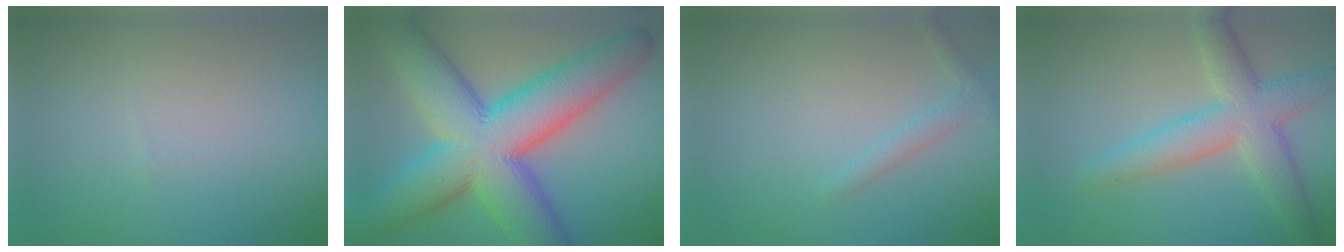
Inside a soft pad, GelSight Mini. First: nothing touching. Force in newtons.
{"total": 15.5, "press": 15.5, "slide": 0.1}
{"total": 1.6, "press": 1.6, "slide": 0.1}
{"total": 5.6, "press": 5.6, "slide": 0.1}